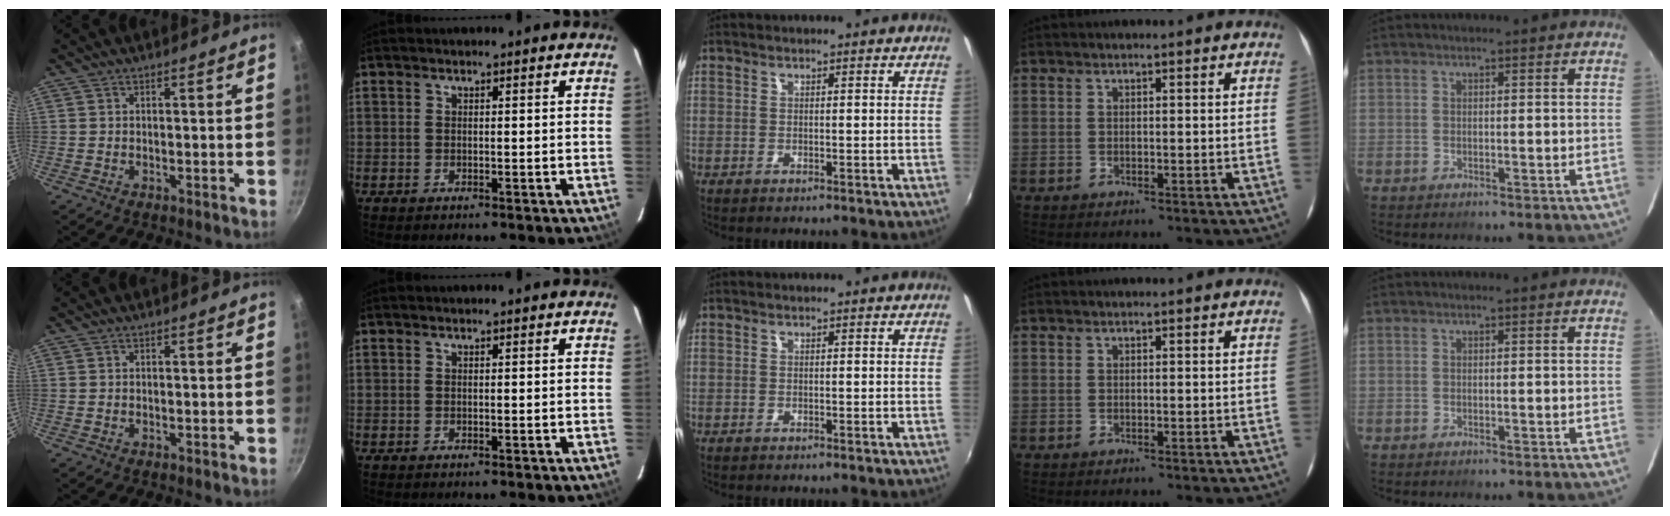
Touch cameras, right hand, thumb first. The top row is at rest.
{}